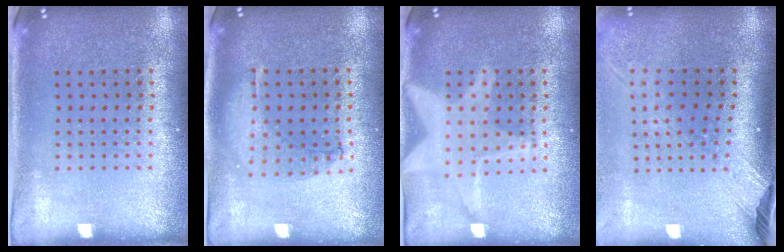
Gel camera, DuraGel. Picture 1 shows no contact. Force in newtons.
{"total": 0.6, "press": 0.6, "slide": 0.2}
{"total": 3.0, "press": 3.0, "slide": 0.4}
{"total": 2.6, "press": 2.0, "slide": 1.7}